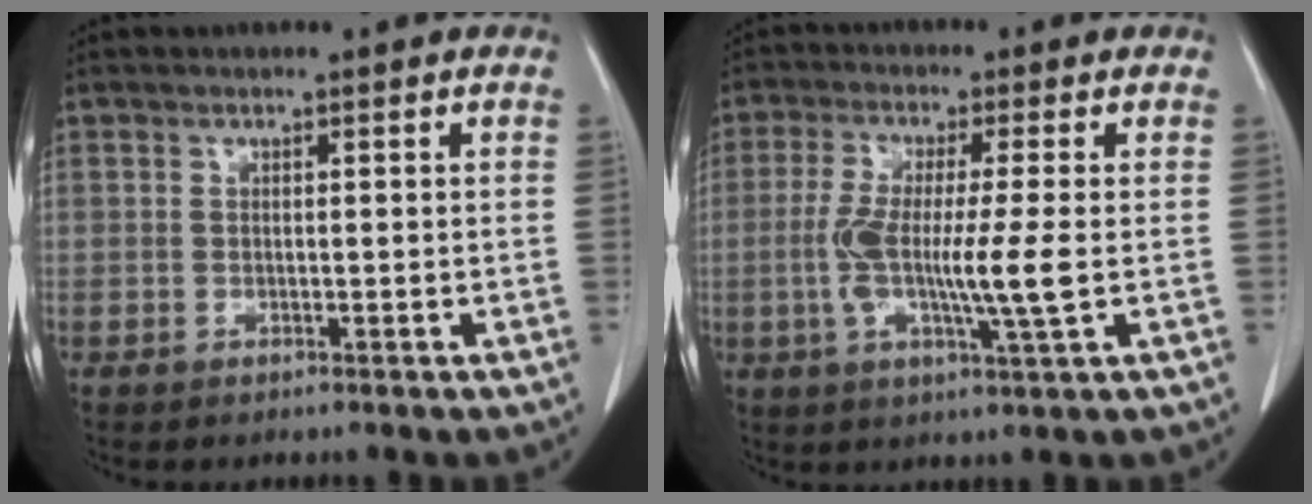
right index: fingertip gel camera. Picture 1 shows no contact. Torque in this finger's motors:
{"motor_torque": [0.91, -0.31, 0.68, 0.18]}